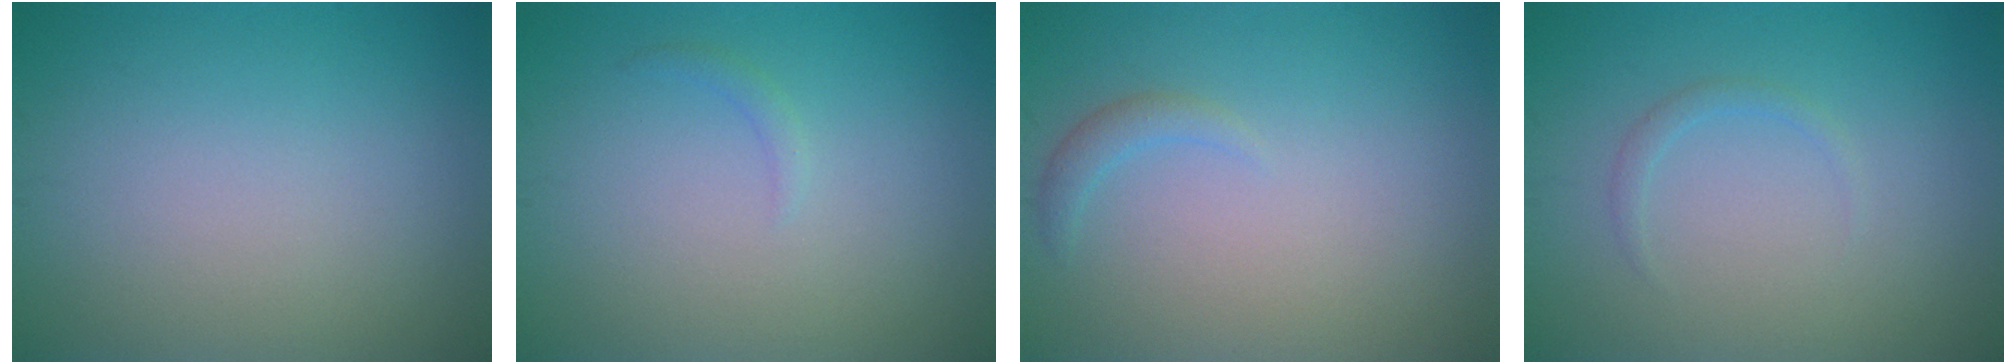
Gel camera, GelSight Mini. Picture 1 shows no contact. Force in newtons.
{"total": 0.7, "press": 0.7, "slide": 0.1}
{"total": 1.2, "press": 1.2, "slide": 0.2}
{"total": 0.9, "press": 0.9, "slide": 0.1}